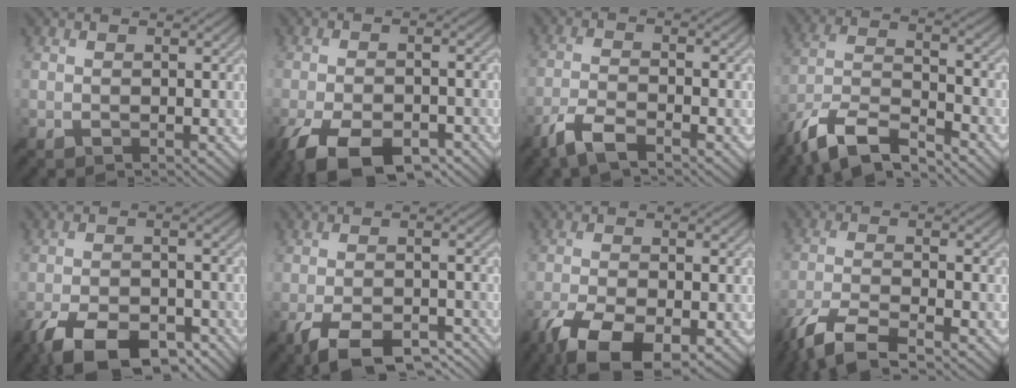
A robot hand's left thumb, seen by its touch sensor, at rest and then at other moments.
{"total": 10.8, "force": [-6.9, 4.2, 7.1], "torque": [-0.134, -0.009, -0.119]}
{"total": 5.0, "force": [-3.4, 1.0, 3.5], "torque": [-0.076, -0.002, -0.079]}
{"total": 11.6, "force": [-9.0, 3.1, 6.7], "torque": [-0.143, -0.004, -0.182]}
{"total": 11.1, "force": [-7.5, 4.1, 7.0], "torque": [-0.127, -0.006, -0.135]}
{"total": 9.5, "force": [-6.4, 2.8, 6.4], "torque": [-0.114, -0.001, -0.106]}
{"total": 10.7, "force": [-6.5, 3.6, 7.7], "torque": [-0.158, -0.018, -0.115]}
{"total": 8.0, "force": [-5.7, 1.9, 5.2], "torque": [-0.117, -0.011, -0.122]}